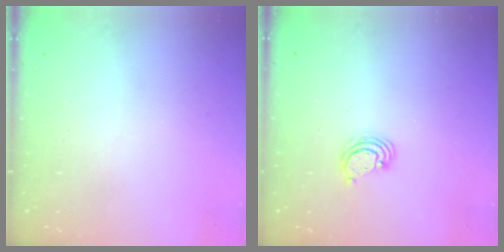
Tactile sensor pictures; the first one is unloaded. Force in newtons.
{"total": 2.5, "press": 2.5, "slide": 0.2}